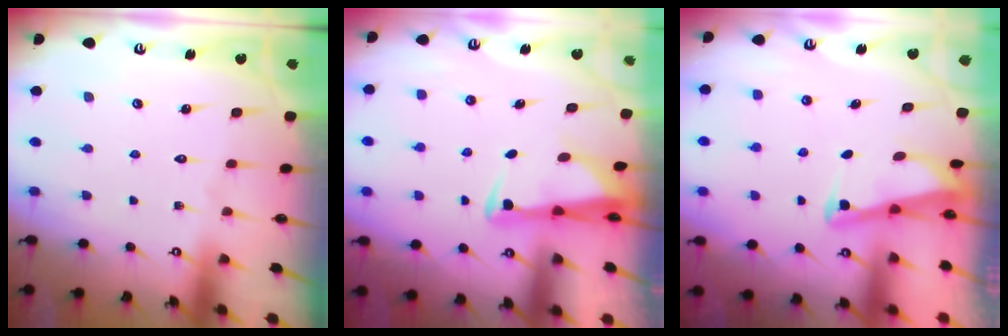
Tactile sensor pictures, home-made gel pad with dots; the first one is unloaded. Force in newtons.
{"total": 2.9, "press": 2.9, "slide": 0.6}
{"total": 2.8, "press": 2.8, "slide": 0.3}